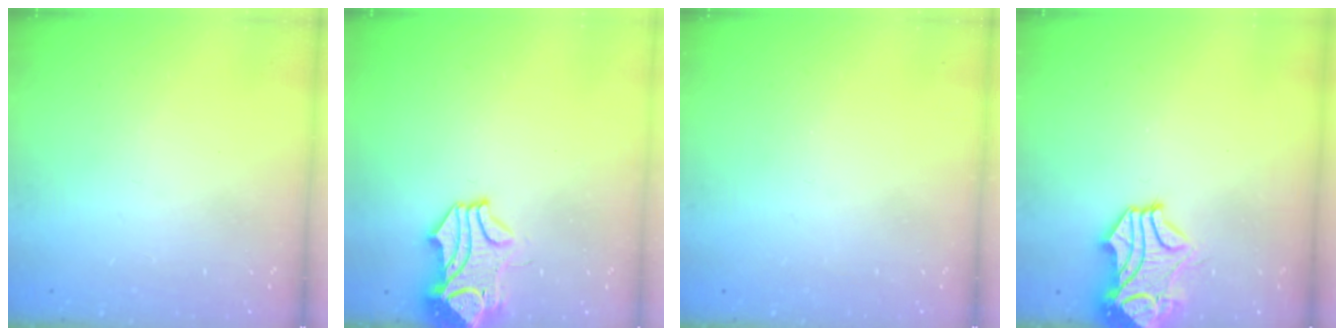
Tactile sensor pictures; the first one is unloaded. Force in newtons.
{"total": 1.6, "press": 0.9, "slide": 1.3}
{"total": 0.0}
{"total": 1.9, "press": 1.2, "slide": 1.5}